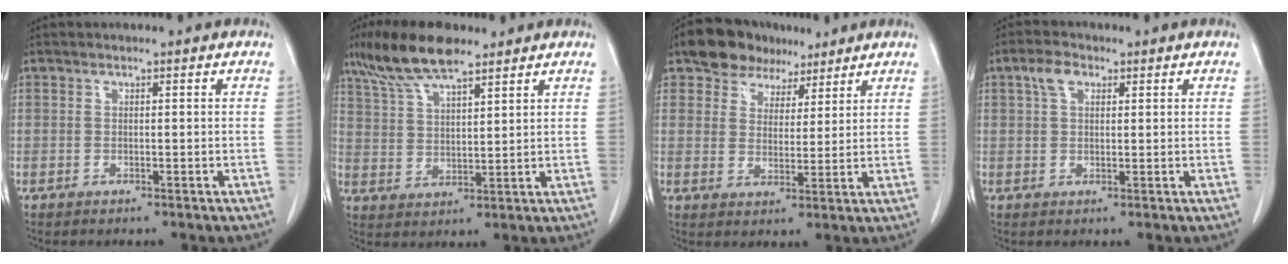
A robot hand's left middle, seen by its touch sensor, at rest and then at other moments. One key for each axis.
{"total": 10.4, "fx": 8.0, "fy": 2.5, "fz": 6.2, "tx": -0.126, "ty": 0.013, "tz": 0.149}
{"total": 7.6, "fx": 5.5, "fy": 5.0, "fz": 1.8, "tx": -0.030, "ty": 0.024, "tz": 0.095}
{"total": 3.2, "fx": 1.5, "fy": 1.8, "fz": 2.1, "tx": -0.050, "ty": 0.013, "tz": 0.029}